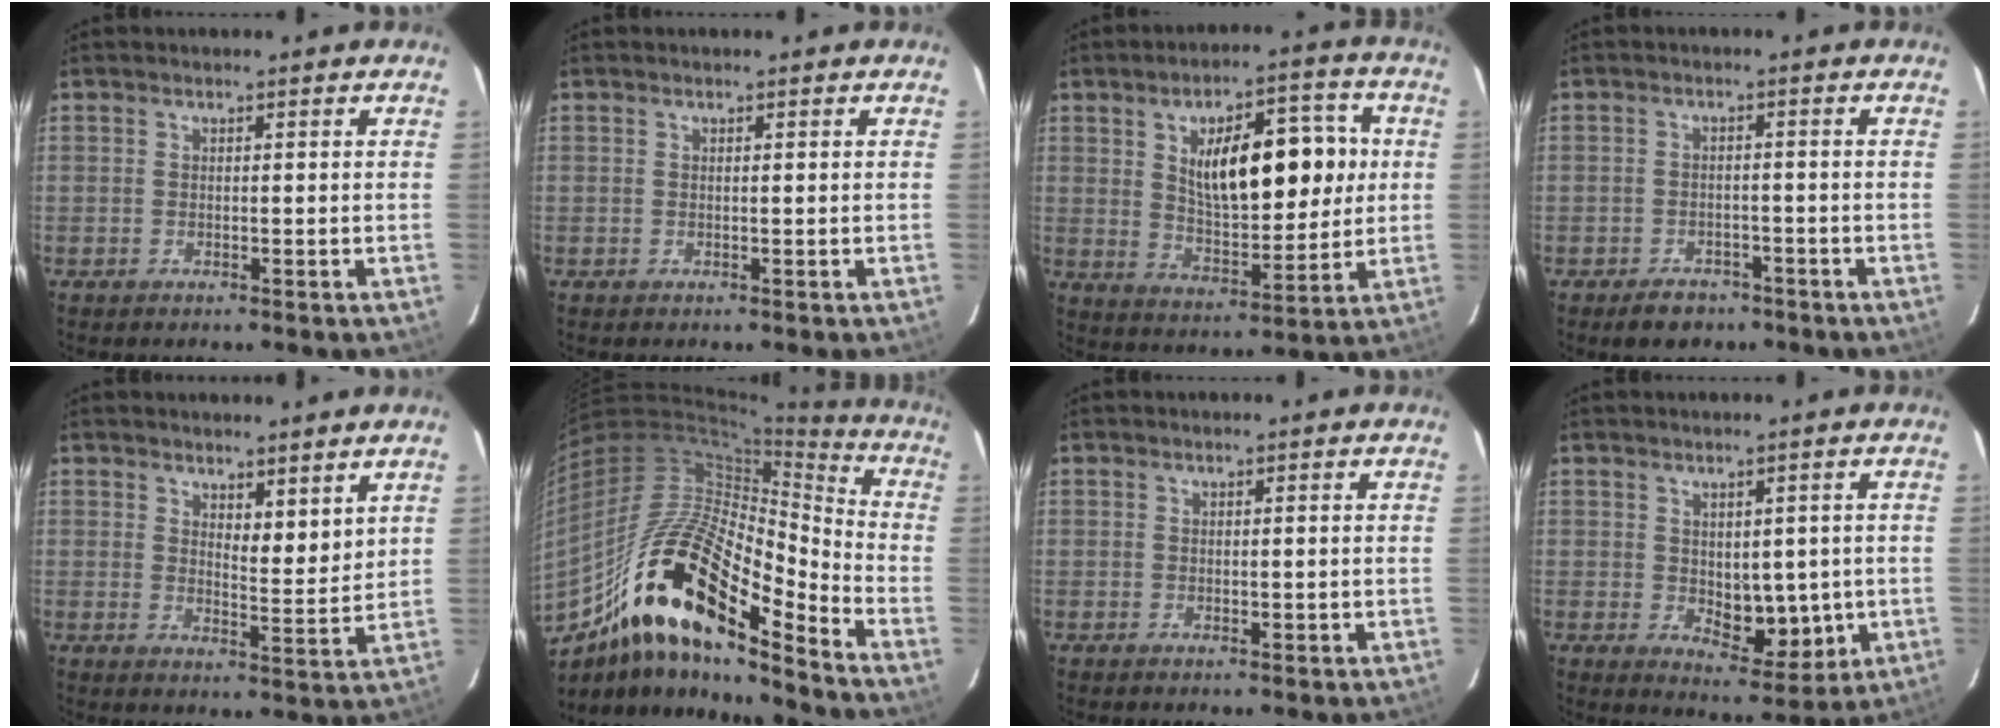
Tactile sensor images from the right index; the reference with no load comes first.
{"total": 0.0}
{"total": 15.4, "force": [3.2, 6.0, 13.8], "torque": [-0.211, 0.022, 0.058]}
{"total": 4.1, "force": [-2.9, 2.6, 1.3], "torque": [-0.022, 0.005, -0.038]}
{"total": 4.8, "force": [3.4, 1.4, 3.0], "torque": [-0.048, -0.018, 0.060]}
{"total": 21.6, "force": [-12.5, 5.7, 16.7], "torque": [-0.322, 0.014, -0.212]}
{"total": 0.7, "force": [-0.1, 0.3, 0.6], "torque": [-0.009, -0.002, 0.001]}
{"total": 7.4, "force": [-0.5, 4.0, 6.2], "torque": [-0.075, -0.006, 0.010]}